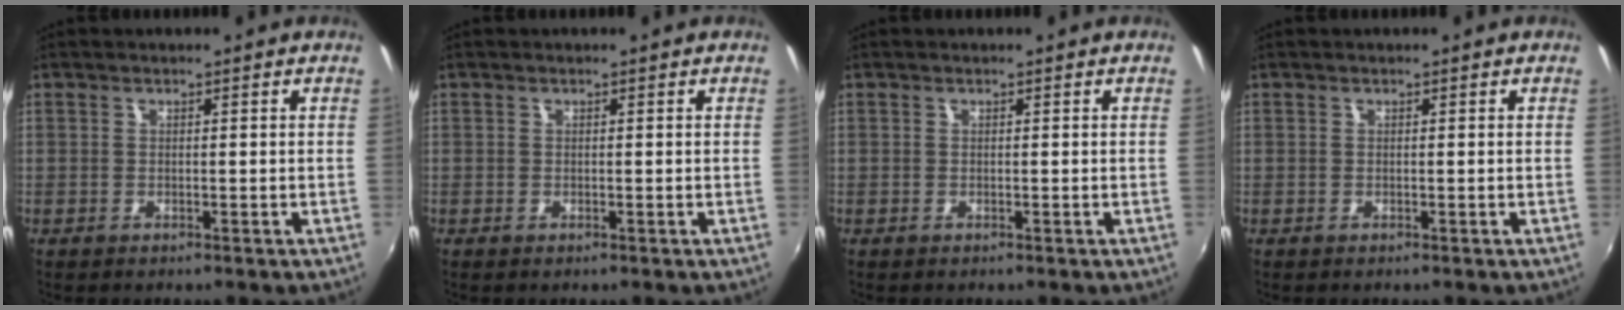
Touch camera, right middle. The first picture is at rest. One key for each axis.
{"total": 0.0}
{"total": 0.0}
{"total": 0.0}